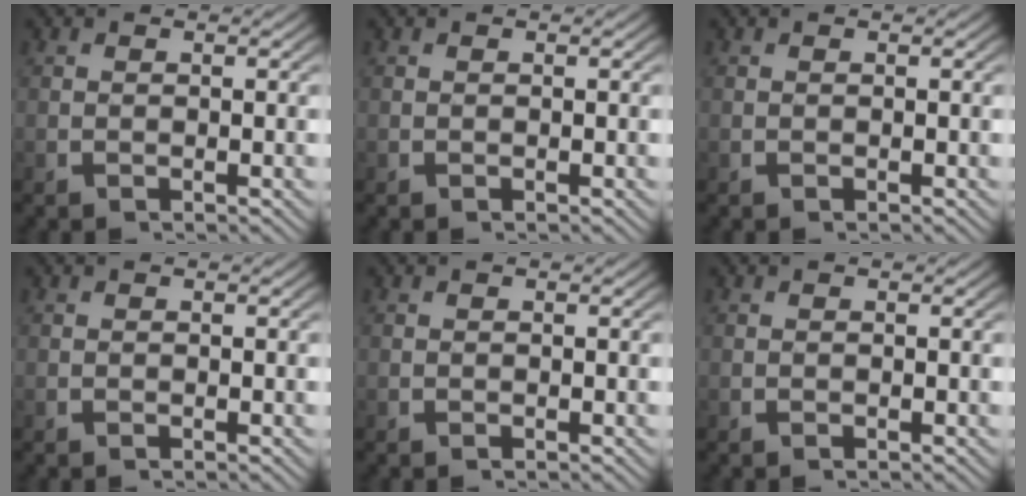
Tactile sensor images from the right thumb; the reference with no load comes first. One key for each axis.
{"total": 0.0}
{"total": 0.0}
{"total": 0.0}
{"total": 0.0}
{"total": 0.0}